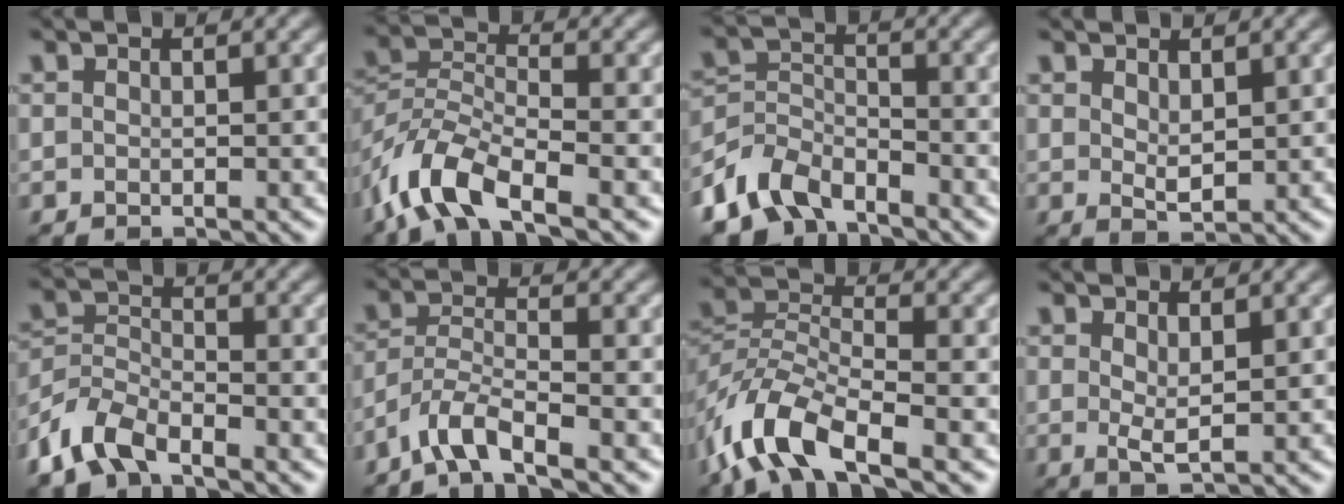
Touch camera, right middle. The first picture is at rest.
{"total": 7.4, "force": [-4.9, 2.8, 4.8], "torque": [-0.096, 0.000, -0.107]}
{"total": 6.3, "force": [-4.9, 3.2, 2.2], "torque": [-0.043, -0.007, -0.107]}
{"total": 1.6, "force": [0.8, 0.7, 1.2], "torque": [-0.026, -0.003, 0.021]}
{"total": 5.1, "force": [-3.9, 2.1, 2.5], "torque": [-0.052, -0.003, -0.088]}
{"total": 3.9, "force": [-3.0, 0.6, 2.4], "torque": [-0.046, 0.005, -0.070]}
{"total": 8.2, "force": [-5.2, 3.4, 5.4], "torque": [-0.106, 0.002, -0.111]}
{"total": 1.8, "force": [0.8, 0.4, 1.6], "torque": [-0.032, -0.007, 0.017]}